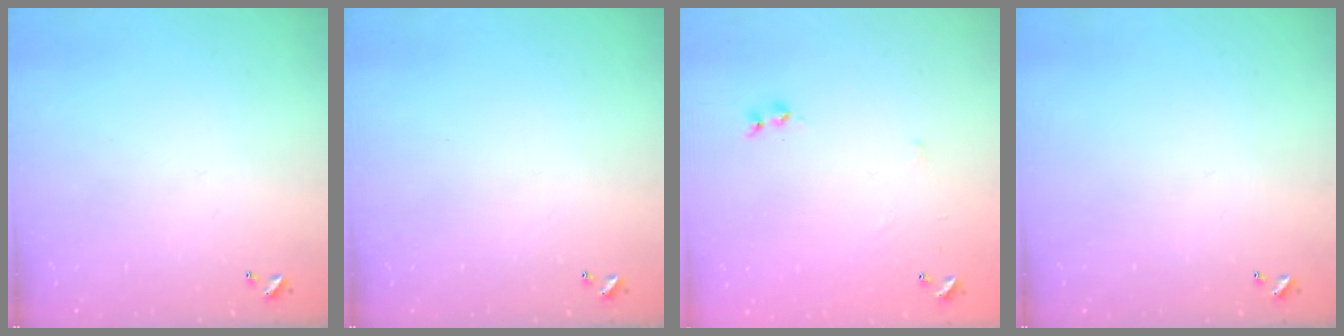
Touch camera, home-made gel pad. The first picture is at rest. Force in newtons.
{"total": 0.0}
{"total": 6.1, "press": 6.1, "slide": 0.8}
{"total": 0.0}